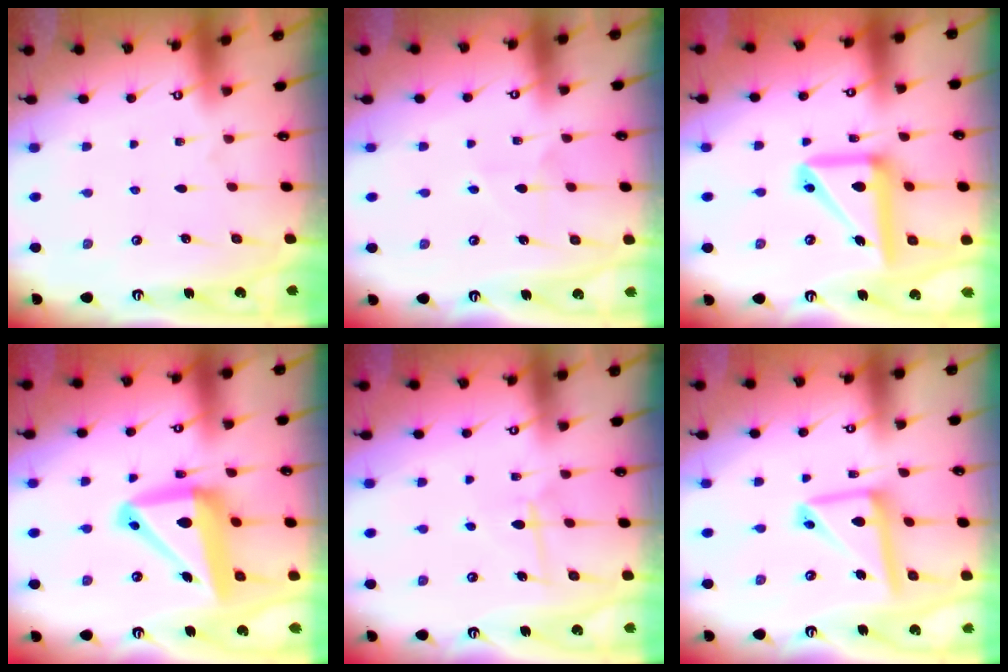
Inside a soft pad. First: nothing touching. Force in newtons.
{"total": 5.9, "press": 5.9, "slide": 0.6}
{"total": 15.5, "press": 15.3, "slide": 2.5}
{"total": 16.7, "press": 16.5, "slide": 2.5}
{"total": 6.5, "press": 6.4, "slide": 1.0}
{"total": 12.8, "press": 12.7, "slide": 1.2}